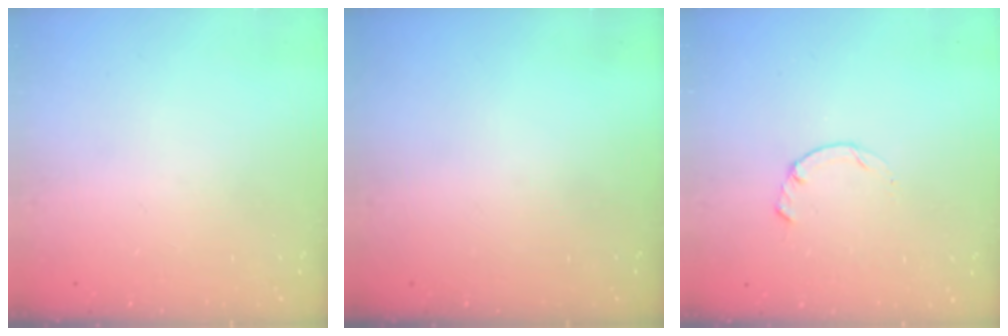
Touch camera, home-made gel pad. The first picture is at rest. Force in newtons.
{"total": 0.0}
{"total": 0.5, "press": 0.4, "slide": 0.3}